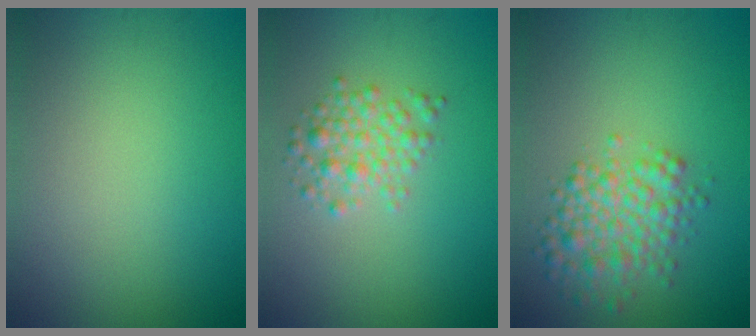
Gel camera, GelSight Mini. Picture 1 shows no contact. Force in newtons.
{"total": 2.6, "press": 2.6, "slide": 0.2}
{"total": 4.3, "press": 4.3, "slide": 0.2}